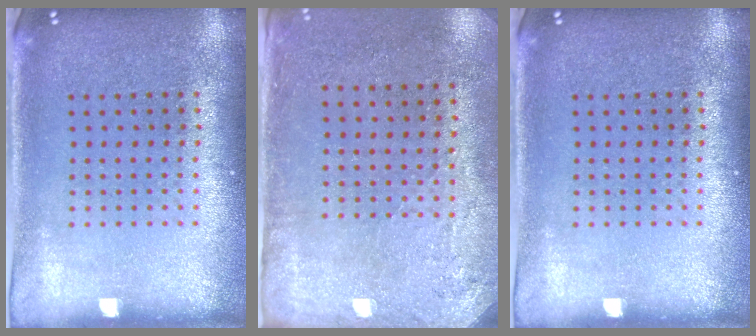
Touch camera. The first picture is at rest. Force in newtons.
{"total": 2.9, "press": 2.3, "slide": 1.6}
{"total": 0.0}